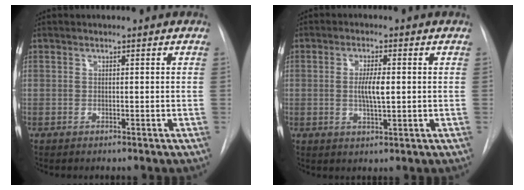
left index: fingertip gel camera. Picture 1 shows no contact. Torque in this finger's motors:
{"motor_torque": [0.69, 0.01, 0.17, 0.04]}